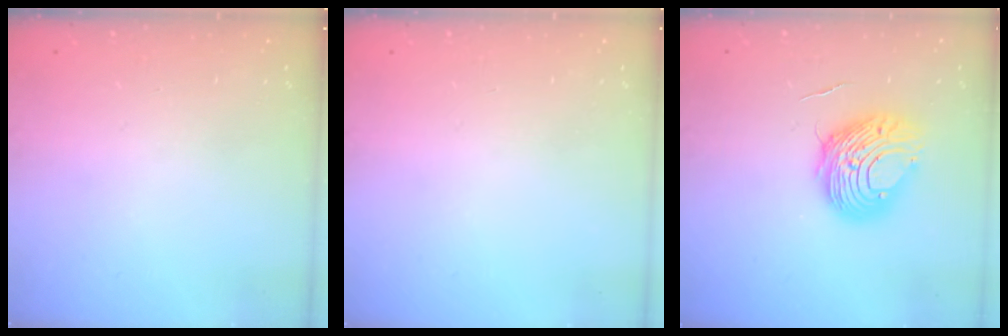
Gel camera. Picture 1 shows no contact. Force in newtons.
{"total": 0.0}
{"total": 9.6, "press": 9.6, "slide": 0.8}